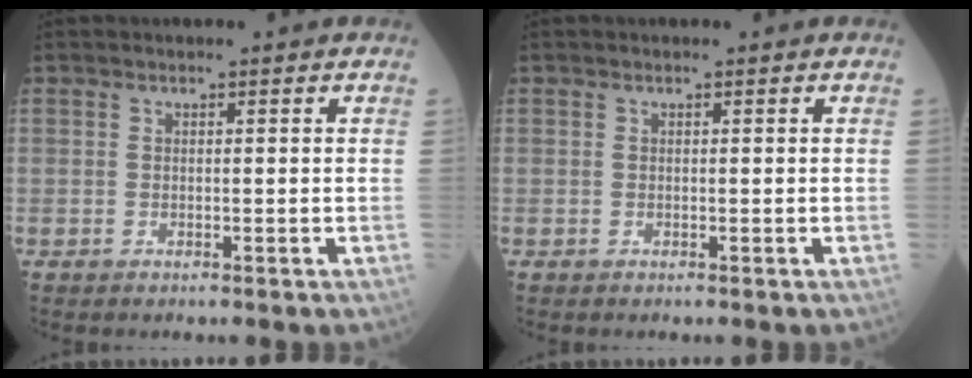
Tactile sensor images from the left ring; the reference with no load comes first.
{"total": 0.0}